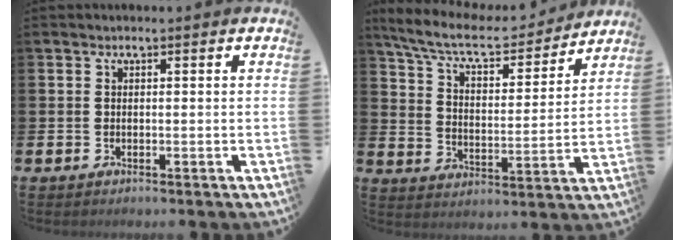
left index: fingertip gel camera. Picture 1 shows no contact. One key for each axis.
{"total": 9.0, "fx": 8.1, "fy": 1.9, "fz": 3.5, "tx": -0.099, "ty": -0.052, "tz": 0.136}